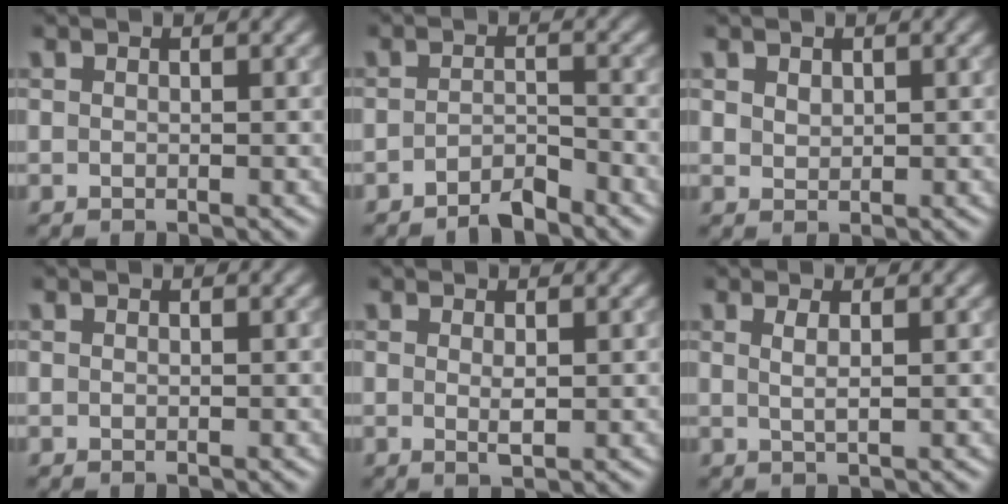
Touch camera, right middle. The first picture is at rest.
{"total": 2.4, "force": [-2.1, 0.5, 1.0], "torque": [-0.016, 0.006, -0.040]}
{"total": 1.1, "force": [0.6, 0.8, 0.5], "torque": [-0.010, -0.001, 0.015]}
{"total": 0.0}
{"total": 1.2, "force": [0.2, 0.2, 1.1], "torque": [-0.020, -0.002, 0.003]}
{"total": 1.5, "force": [0.5, 0.5, 1.4], "torque": [-0.021, 0.002, 0.004]}